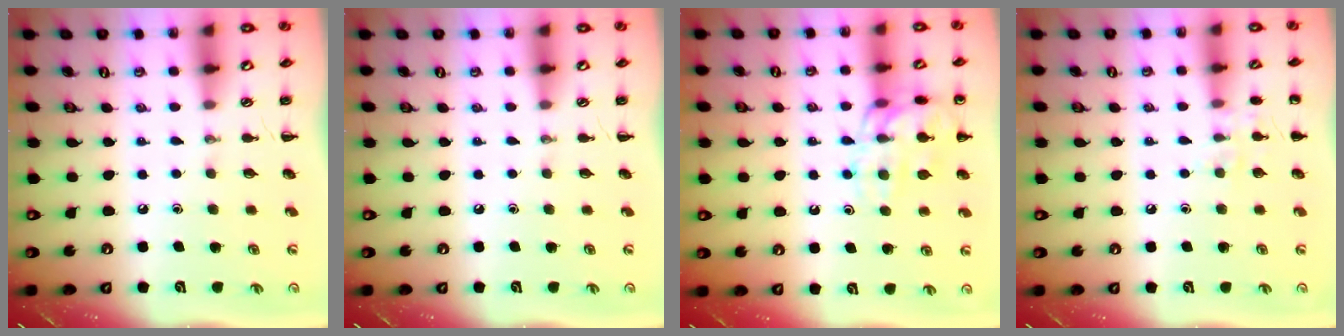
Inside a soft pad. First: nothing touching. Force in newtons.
{"total": 0.0}
{"total": 13.9, "press": 13.8, "slide": 1.1}
{"total": 6.9, "press": 6.7, "slide": 1.8}